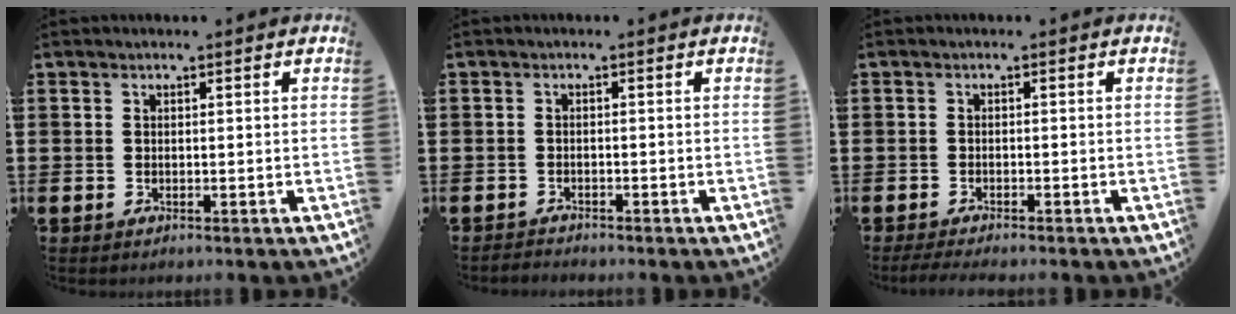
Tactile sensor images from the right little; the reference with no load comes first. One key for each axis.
{"total": 1.1, "fx": -1.0, "fy": 0.1, "fz": -0.1, "tx": -0.002, "ty": 0.002, "tz": -0.022}
{"total": 1.2, "fx": -1.1, "fy": 0.1, "fz": 0.5, "tx": -0.011, "ty": 0.001, "tz": -0.021}